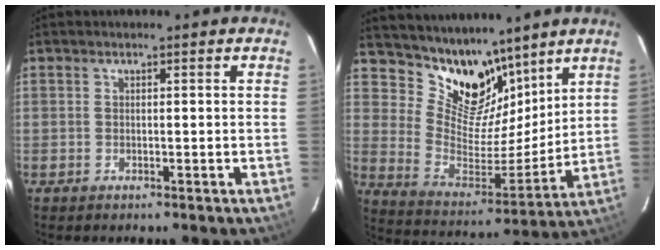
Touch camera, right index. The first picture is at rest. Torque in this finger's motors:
{"motor_torque": [-0.07, 0.40, 0.02, 0.02]}